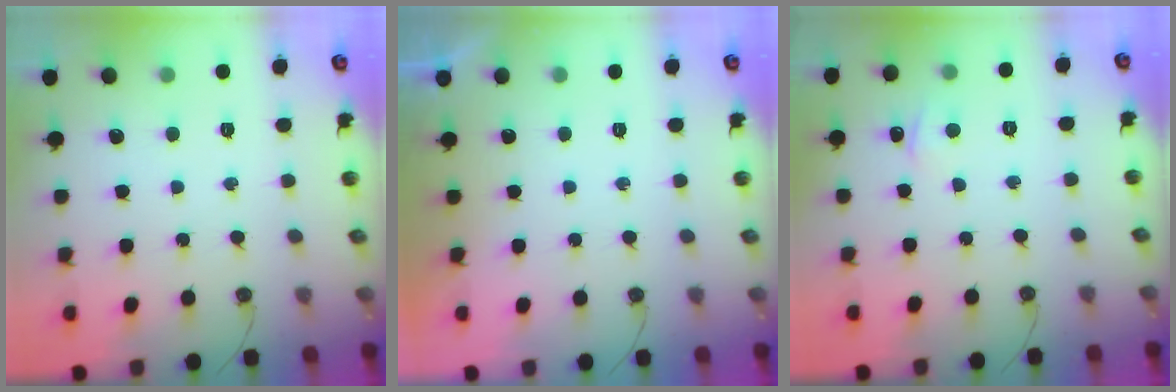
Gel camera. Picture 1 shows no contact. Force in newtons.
{"total": 0.0}
{"total": 2.4, "press": 2.4, "slide": 0.3}